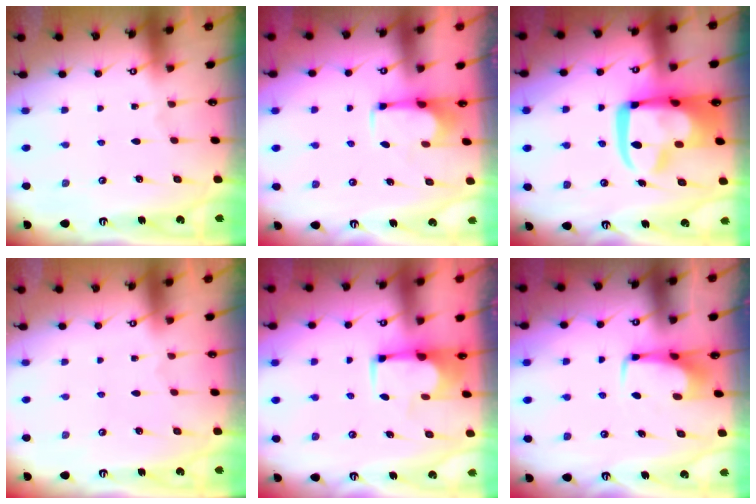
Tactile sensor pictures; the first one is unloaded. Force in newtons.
{"total": 2.5, "press": 2.4, "slide": 0.9}
{"total": 19.3, "press": 19.1, "slide": 2.3}
{"total": 1.5, "press": 1.4, "slide": 0.6}
{"total": 4.9, "press": 4.8, "slide": 1.2}
{"total": 3.3, "press": 3.3, "slide": 0.4}